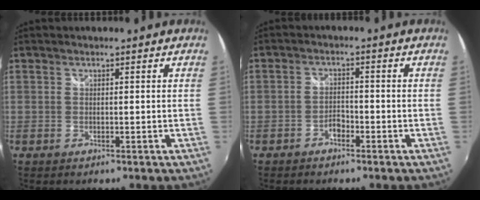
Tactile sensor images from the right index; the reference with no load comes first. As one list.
[{"total": 2.2, "force": [-1.6, 1.3, 0.9], "torque": [-0.019, 0.004, -0.029]}]